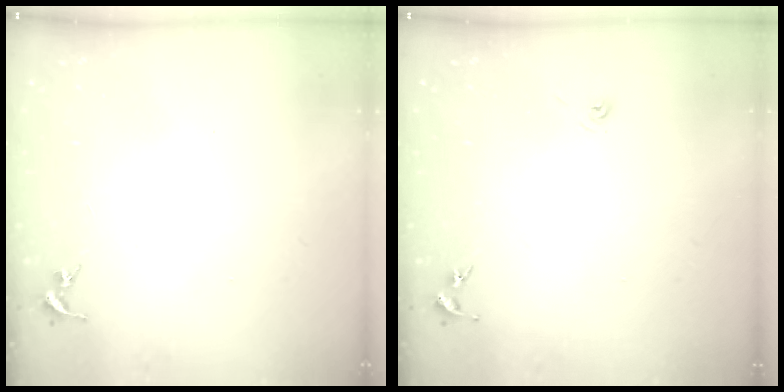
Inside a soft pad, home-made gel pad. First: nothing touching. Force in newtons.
{"total": 3.1, "press": 2.6, "slide": 1.8}